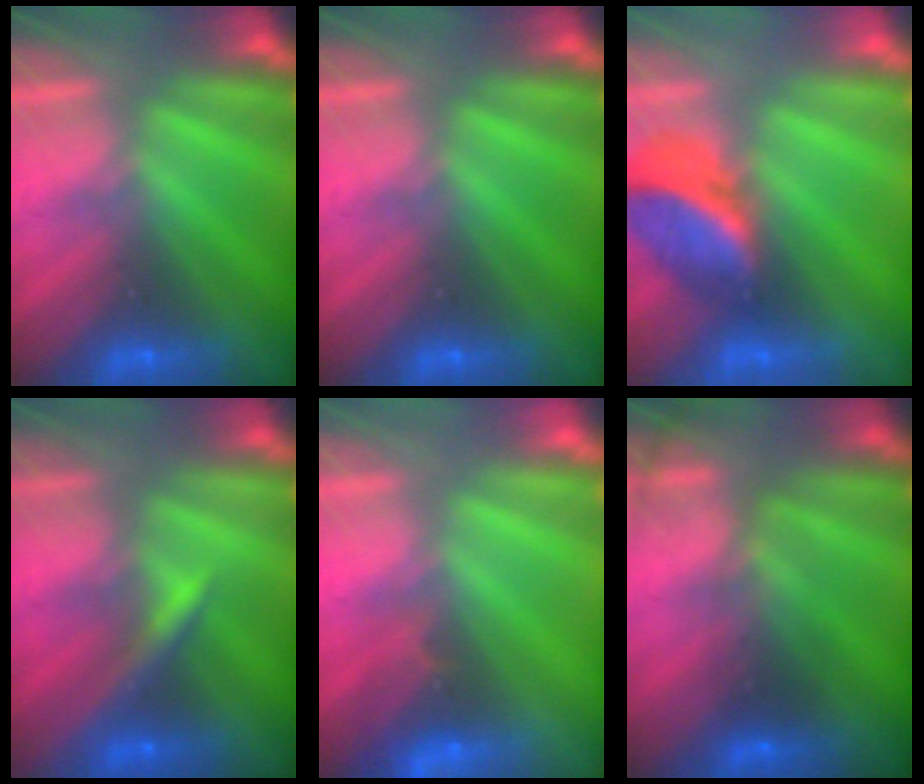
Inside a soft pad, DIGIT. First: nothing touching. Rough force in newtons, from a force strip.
{"total": 0.0}
{"total": 2.6}
{"total": 3.1}
{"total": 2.6}
{"total": 10.9}